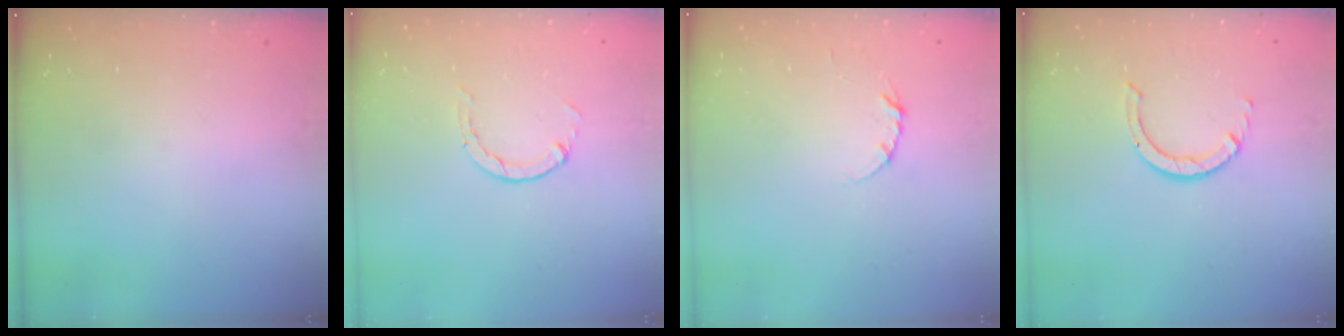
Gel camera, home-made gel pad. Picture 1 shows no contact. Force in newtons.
{"total": 0.6, "press": 0.6, "slide": 0.2}
{"total": 3.7, "press": 3.7, "slide": 0.4}
{"total": 3.6, "press": 3.6, "slide": 0.6}